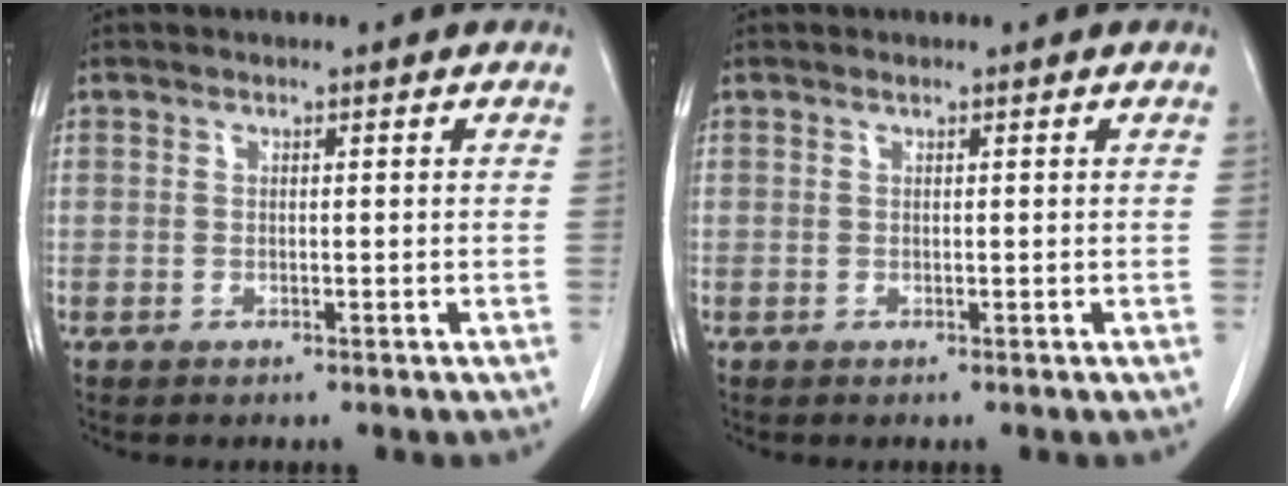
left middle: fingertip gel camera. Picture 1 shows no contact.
{"total": 0.0}